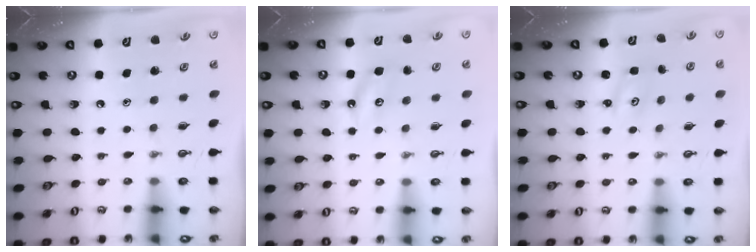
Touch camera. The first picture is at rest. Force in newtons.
{"total": 3.9, "press": 3.8, "slide": 0.5}
{"total": 1.8, "press": 1.8, "slide": 0.3}